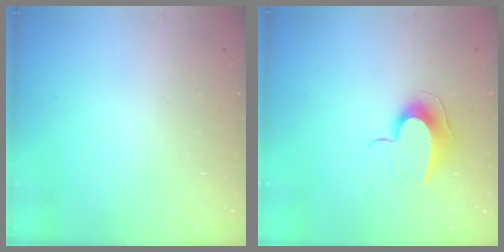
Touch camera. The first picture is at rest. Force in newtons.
{"total": 9.8, "press": 9.8, "slide": 0.1}